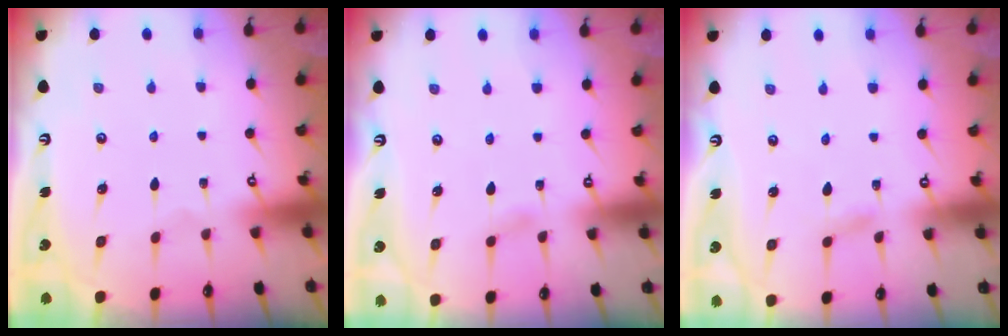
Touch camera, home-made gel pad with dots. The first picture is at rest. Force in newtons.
{"total": 2.7, "press": 2.7, "slide": 0.3}
{"total": 1.7, "press": 1.7, "slide": 0.1}